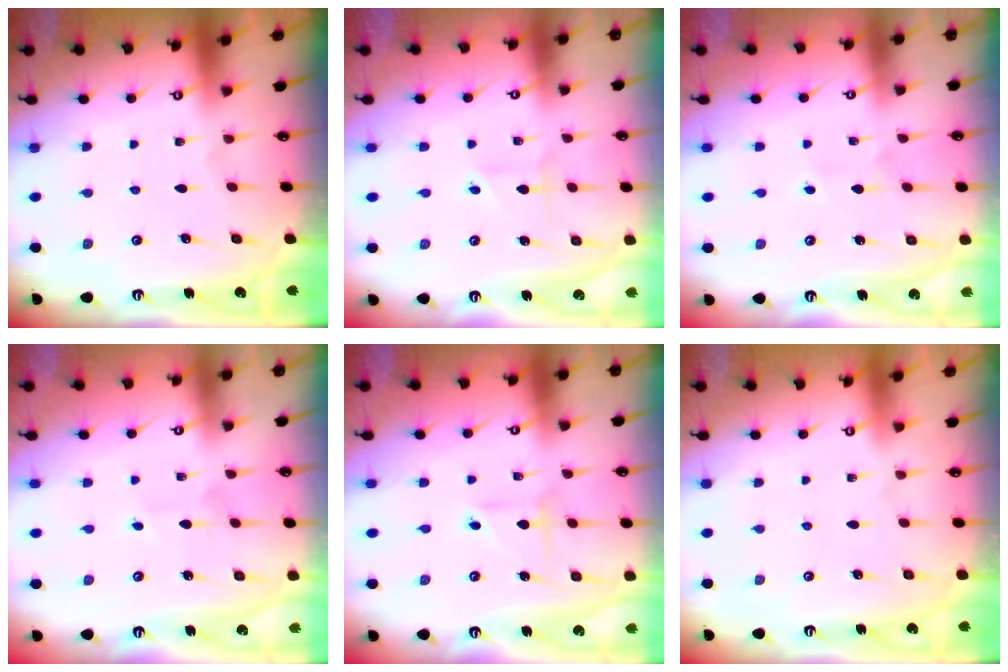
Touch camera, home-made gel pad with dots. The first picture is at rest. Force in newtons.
{"total": 1.9, "press": 1.6, "slide": 0.9}
{"total": 2.8, "press": 2.8, "slide": 0.3}
{"total": 2.3, "press": 2.3, "slide": 0.1}
{"total": 2.6, "press": 2.6, "slide": 0.0}
{"total": 0.0}